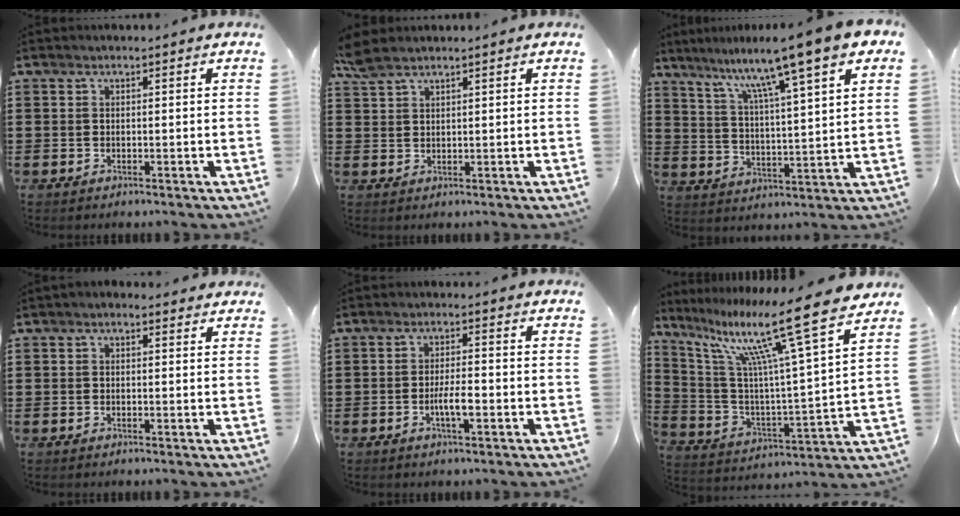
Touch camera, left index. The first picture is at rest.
{"total": 2.7, "force": [2.2, 0.8, 1.4], "torque": [-0.034, 0.003, 0.041]}
{"total": 10.4, "force": [8.2, -0.7, 6.3], "torque": [-0.137, -0.054, 0.126]}
{"total": 0.9, "force": [0.3, 0.6, 0.6], "torque": [-0.013, 0.007, 0.005]}
{"total": 3.9, "force": [-1.1, 0.9, 3.7], "torque": [-0.070, 0.000, -0.021]}
{"total": 15.8, "force": [11.4, 0.8, 10.9], "torque": [-0.220, -0.076, 0.177]}